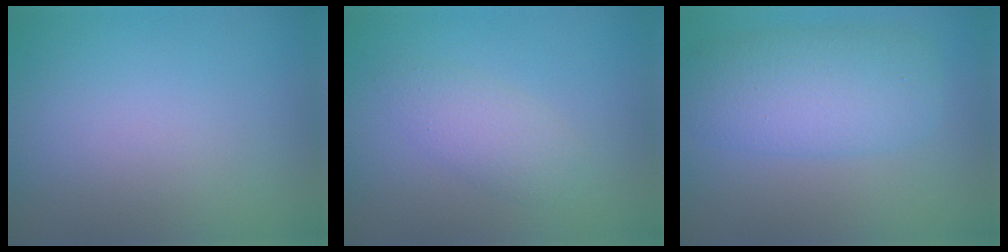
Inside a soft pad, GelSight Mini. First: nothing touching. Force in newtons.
{"total": 2.2, "press": 2.2, "slide": 0.1}
{"total": 5.5, "press": 5.5, "slide": 0.1}